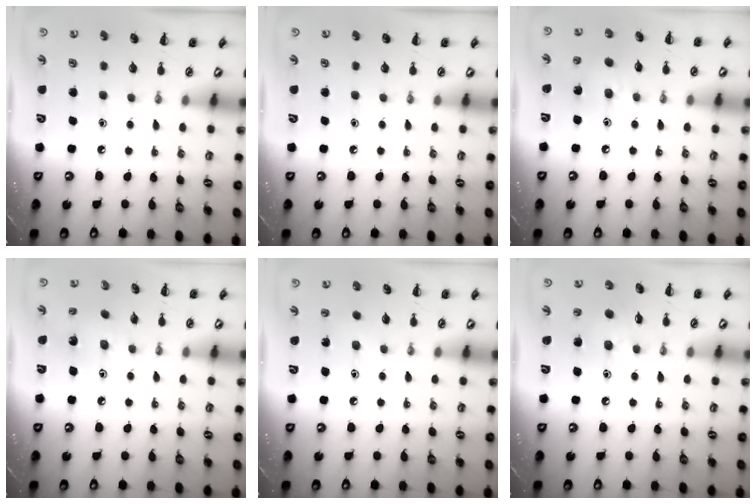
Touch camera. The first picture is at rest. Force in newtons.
{"total": 0.0}
{"total": 5.6, "press": 5.5, "slide": 1.0}
{"total": 1.4, "press": 1.3, "slide": 0.6}
{"total": 1.4, "press": 1.3, "slide": 0.5}
{"total": 5.2, "press": 5.1, "slide": 0.8}